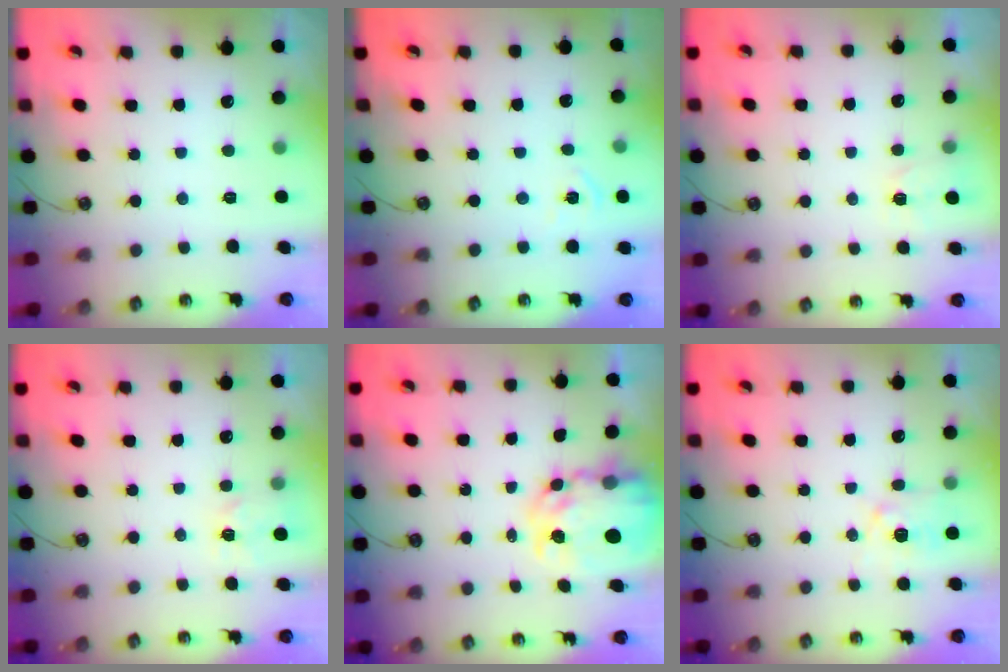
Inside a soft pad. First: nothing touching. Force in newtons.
{"total": 3.7, "press": 3.6, "slide": 0.5}
{"total": 3.4, "press": 3.3, "slide": 0.5}
{"total": 3.4, "press": 3.4, "slide": 0.6}
{"total": 10.8, "press": 10.7, "slide": 1.0}
{"total": 5.4, "press": 5.4, "slide": 0.5}